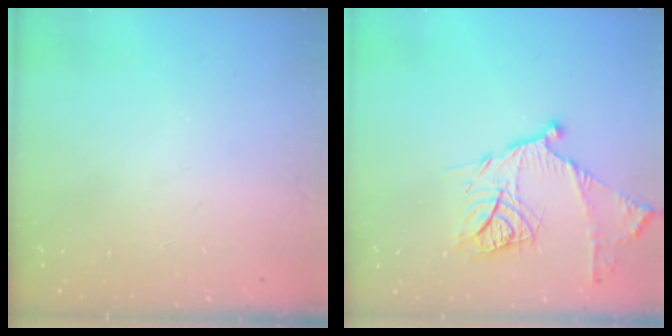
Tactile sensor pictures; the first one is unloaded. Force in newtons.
{"total": 15.0, "press": 14.9, "slide": 1.2}